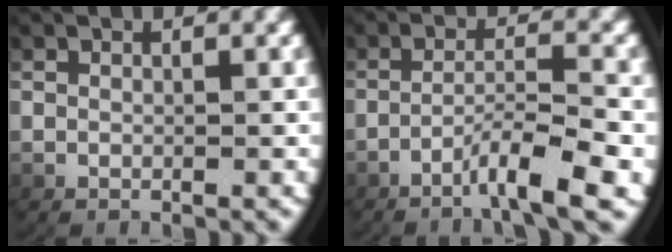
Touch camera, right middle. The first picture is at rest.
{"total": 4.1, "force": [-2.5, 0.3, 3.3], "torque": [-0.059, 0.000, -0.038]}